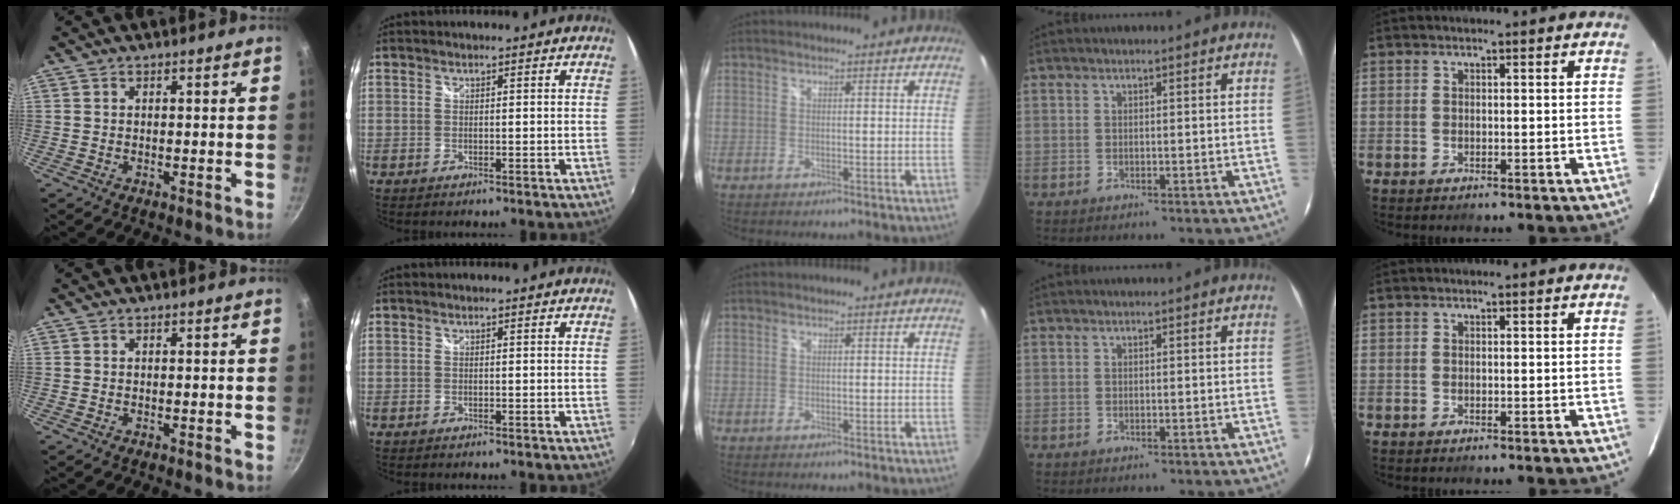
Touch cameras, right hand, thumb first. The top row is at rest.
{}